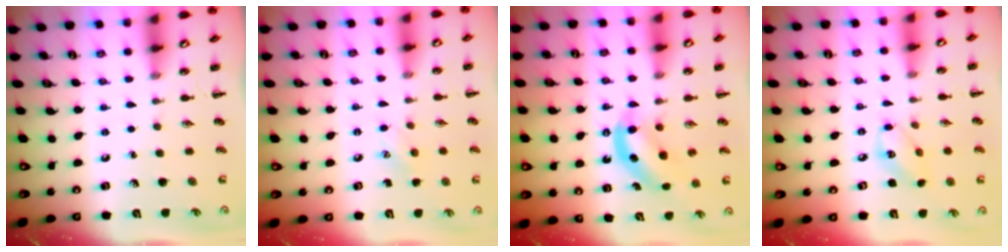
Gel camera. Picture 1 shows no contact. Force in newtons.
{"total": 5.8, "press": 5.6, "slide": 1.5}
{"total": 6.6, "press": 6.5, "slide": 1.0}
{"total": 6.6, "press": 6.6, "slide": 0.6}